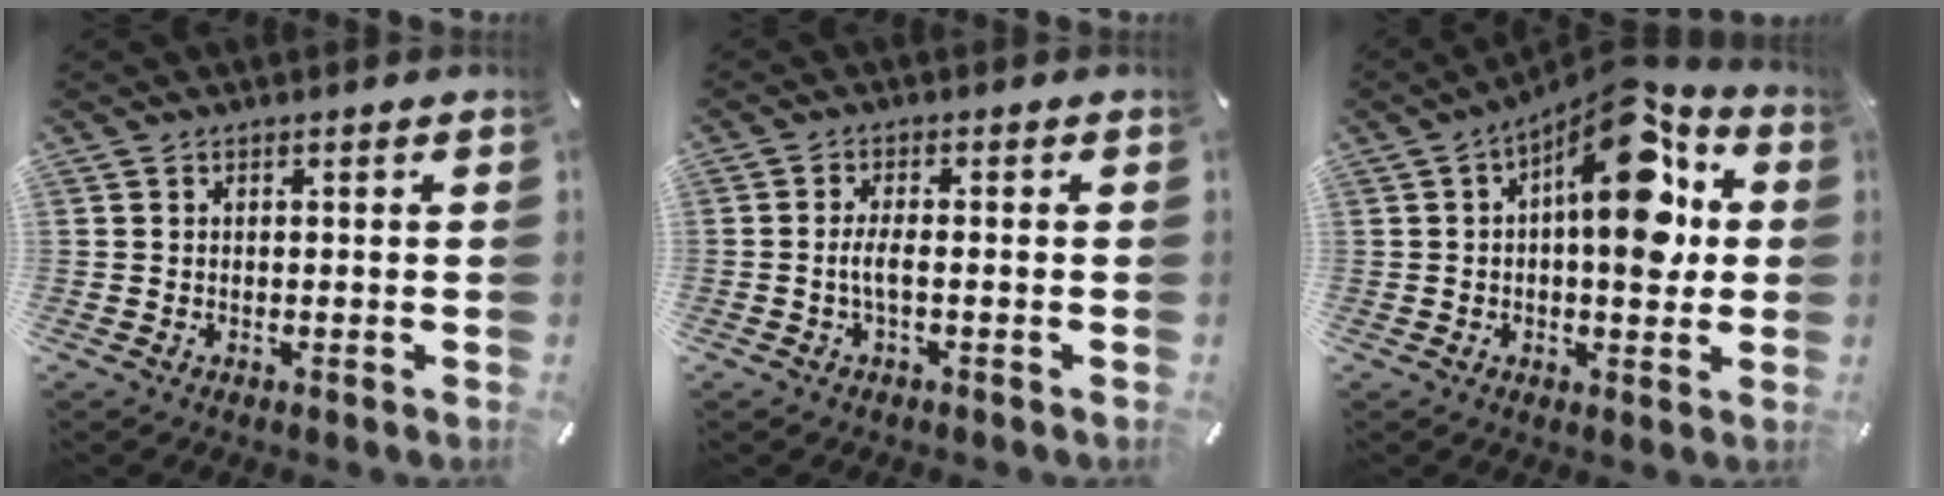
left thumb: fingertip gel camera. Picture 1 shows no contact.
{"total": 3.5, "force": [-0.9, 0.8, 3.3], "torque": [-0.074, -0.001, -0.021]}
{"total": 17.6, "force": [5.7, 7.8, 14.8], "torque": [-0.190, -0.042, 0.089]}